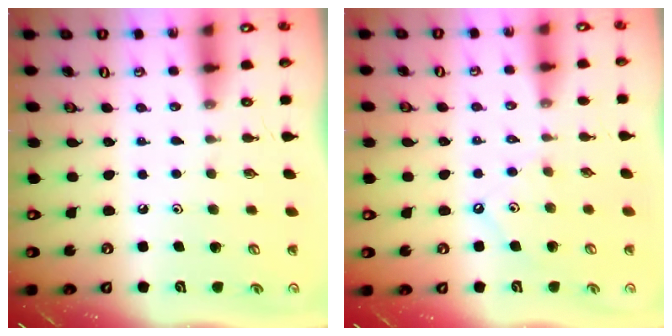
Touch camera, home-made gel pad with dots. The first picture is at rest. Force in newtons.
{"total": 1.7, "press": 1.7, "slide": 0.3}